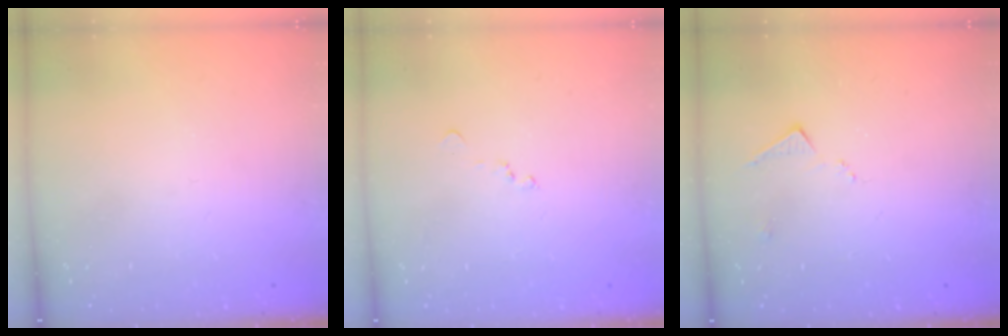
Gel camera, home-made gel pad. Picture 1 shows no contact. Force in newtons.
{"total": 9.5, "press": 9.5, "slide": 0.9}
{"total": 6.4, "press": 6.4, "slide": 0.8}